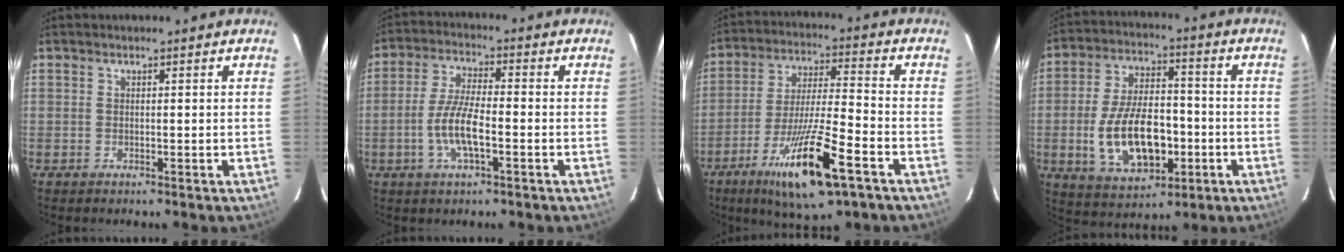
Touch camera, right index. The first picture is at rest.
{"total": 8.3, "force": [-2.6, 2.3, 7.5], "torque": [-0.156, 0.002, -0.053]}
{"total": 17.7, "force": [-9.7, 2.7, 14.6], "torque": [-0.286, -0.035, -0.174]}
{"total": 15.8, "force": [-3.8, 8.4, 12.8], "torque": [-0.259, 0.004, -0.049]}